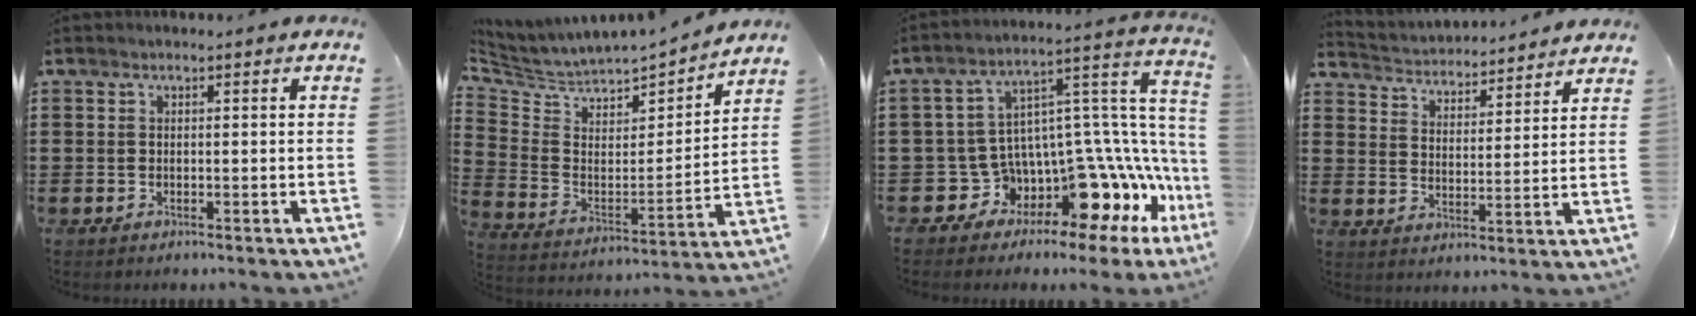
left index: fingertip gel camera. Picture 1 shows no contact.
{"total": 3.5, "force": [3.2, 1.6, 0.0], "torque": [-0.031, -0.041, 0.048]}
{"total": 6.5, "force": [-3.7, 3.0, 4.4], "torque": [-0.085, -0.053, -0.074]}
{"total": 3.3, "force": [3.3, 0.2, -0.4], "torque": [-0.014, -0.031, 0.051]}